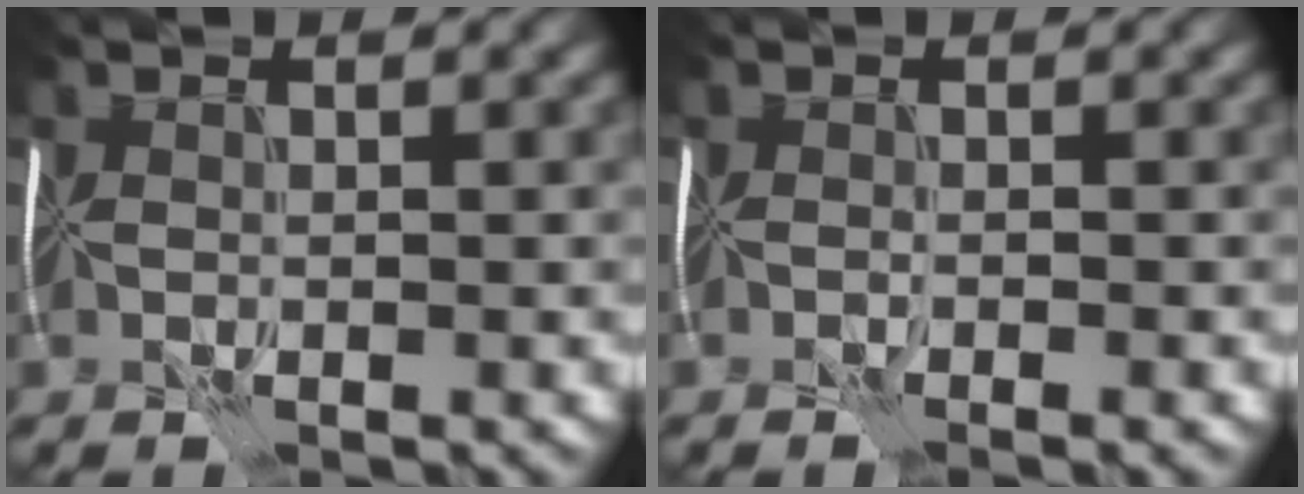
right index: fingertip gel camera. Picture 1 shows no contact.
{"total": 1.1, "force": [-0.8, 0.0, 0.7], "torque": [-0.006, -0.007, -0.011]}